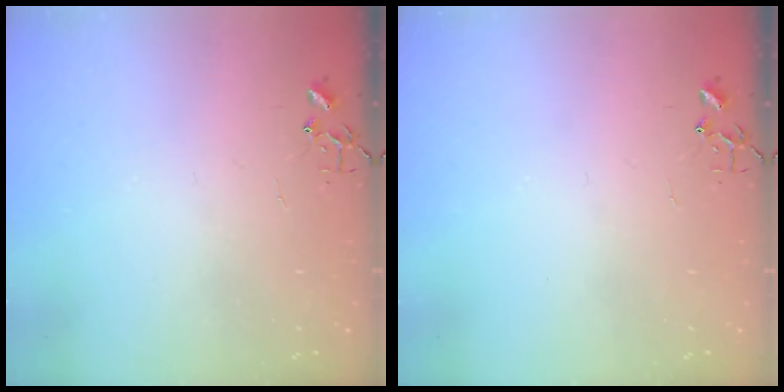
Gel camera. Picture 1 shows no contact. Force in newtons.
{"total": 0.0}